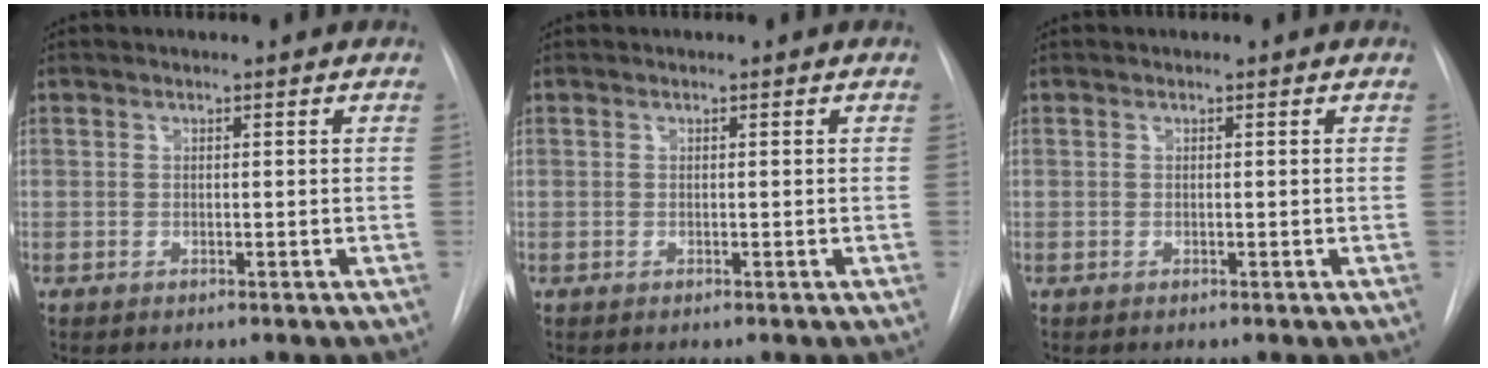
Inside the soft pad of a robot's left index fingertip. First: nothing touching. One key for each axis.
{"total": 0.0}
{"total": 0.0}